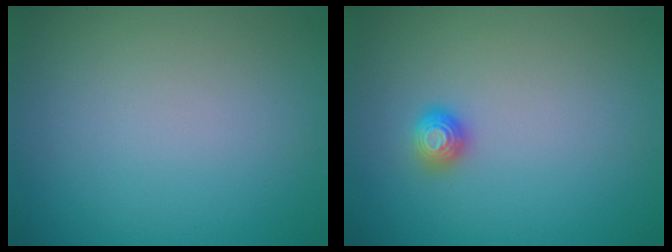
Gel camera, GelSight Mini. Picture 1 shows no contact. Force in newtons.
{"total": 1.1, "press": 1.1, "slide": 0.2}